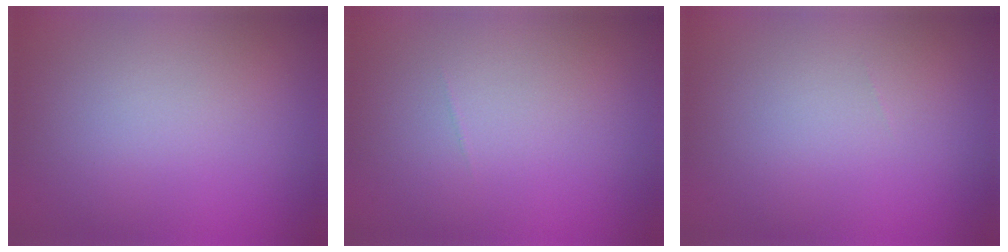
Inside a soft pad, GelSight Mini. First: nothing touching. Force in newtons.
{"total": 0.0}
{"total": 0.0}